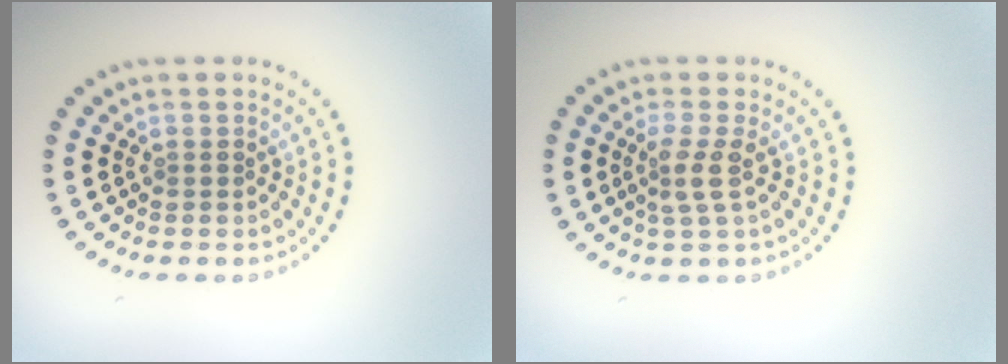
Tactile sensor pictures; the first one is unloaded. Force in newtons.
{"total": 2.2, "press": 1.7, "slide": 1.4}